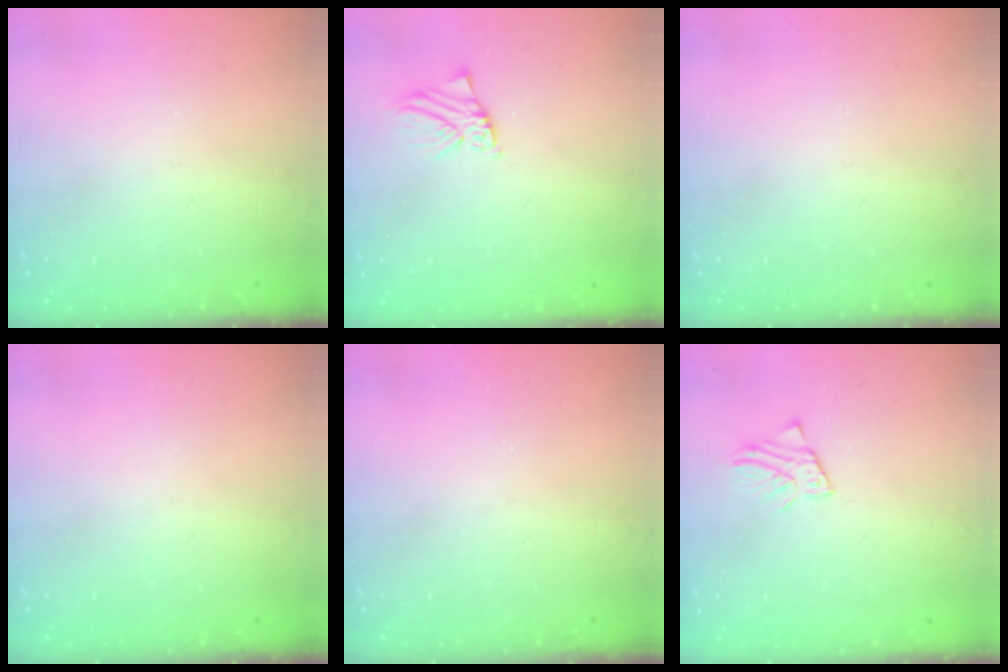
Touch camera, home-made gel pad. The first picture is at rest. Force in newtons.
{"total": 1.5, "press": 1.5, "slide": 0.1}
{"total": 0.0}
{"total": 0.0}
{"total": 0.0}
{"total": 2.3, "press": 2.3, "slide": 0.2}